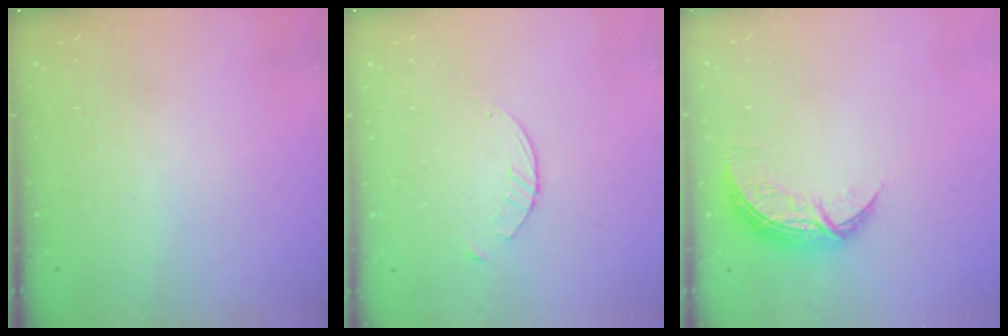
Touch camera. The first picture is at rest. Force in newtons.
{"total": 2.0, "press": 2.0, "slide": 0.3}
{"total": 8.5, "press": 8.5, "slide": 0.3}